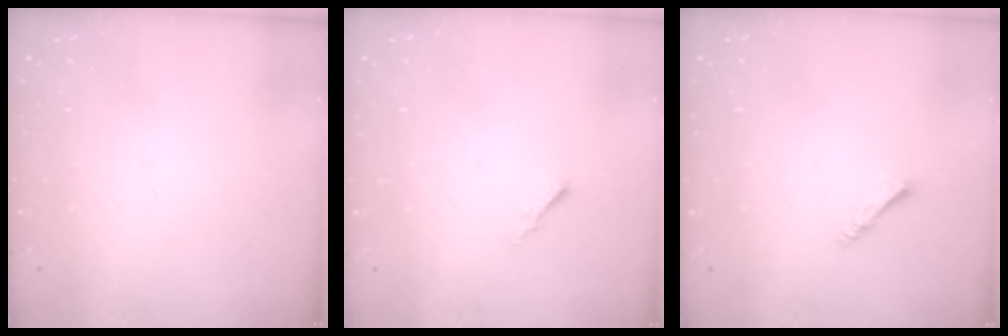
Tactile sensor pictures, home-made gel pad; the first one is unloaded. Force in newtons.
{"total": 0.5, "press": 0.4, "slide": 0.3}
{"total": 1.6, "press": 1.5, "slide": 0.3}